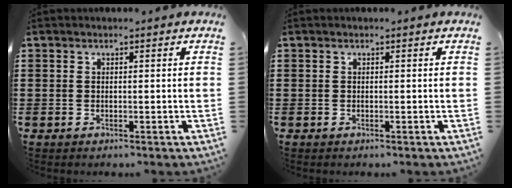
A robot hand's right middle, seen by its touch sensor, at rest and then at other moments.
{"total": 0.0}